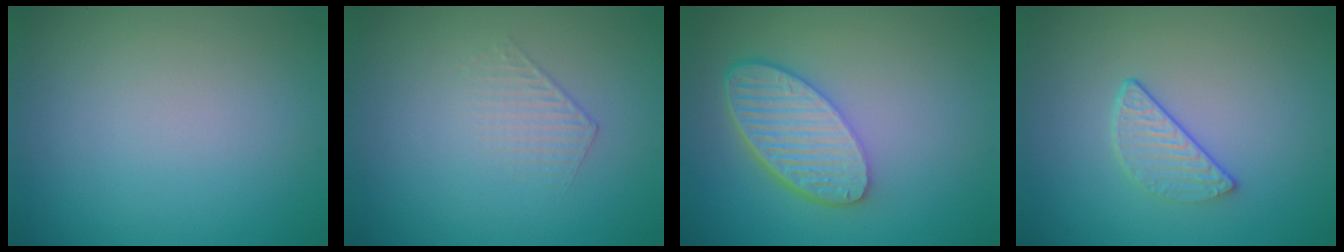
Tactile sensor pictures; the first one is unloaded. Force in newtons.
{"total": 1.0, "press": 0.4, "slide": 0.9}
{"total": 6.1, "press": 4.7, "slide": 3.9}
{"total": 2.2, "press": 1.5, "slide": 1.6}